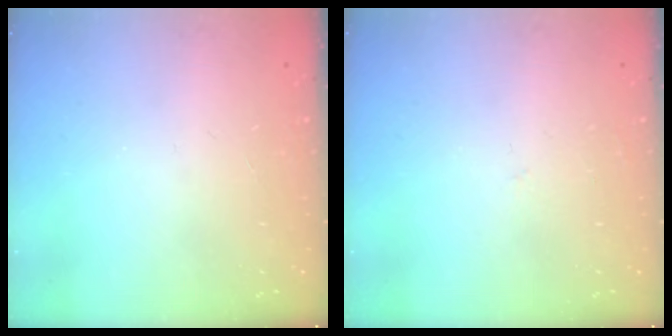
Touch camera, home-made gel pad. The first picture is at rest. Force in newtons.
{"total": 2.6, "press": 2.6, "slide": 0.2}